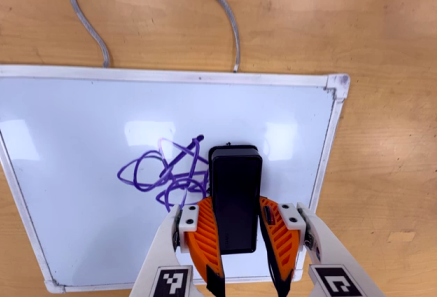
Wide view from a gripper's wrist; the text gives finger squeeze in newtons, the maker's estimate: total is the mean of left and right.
{"total": 9.6, "left": 8.8, "right": 10.3}